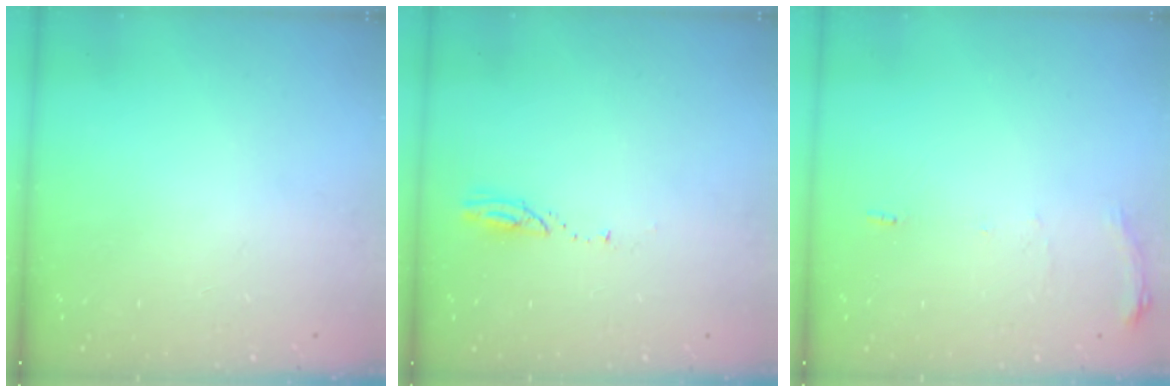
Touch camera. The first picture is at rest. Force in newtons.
{"total": 3.2, "press": 3.2, "slide": 0.3}
{"total": 5.7, "press": 5.7, "slide": 0.8}